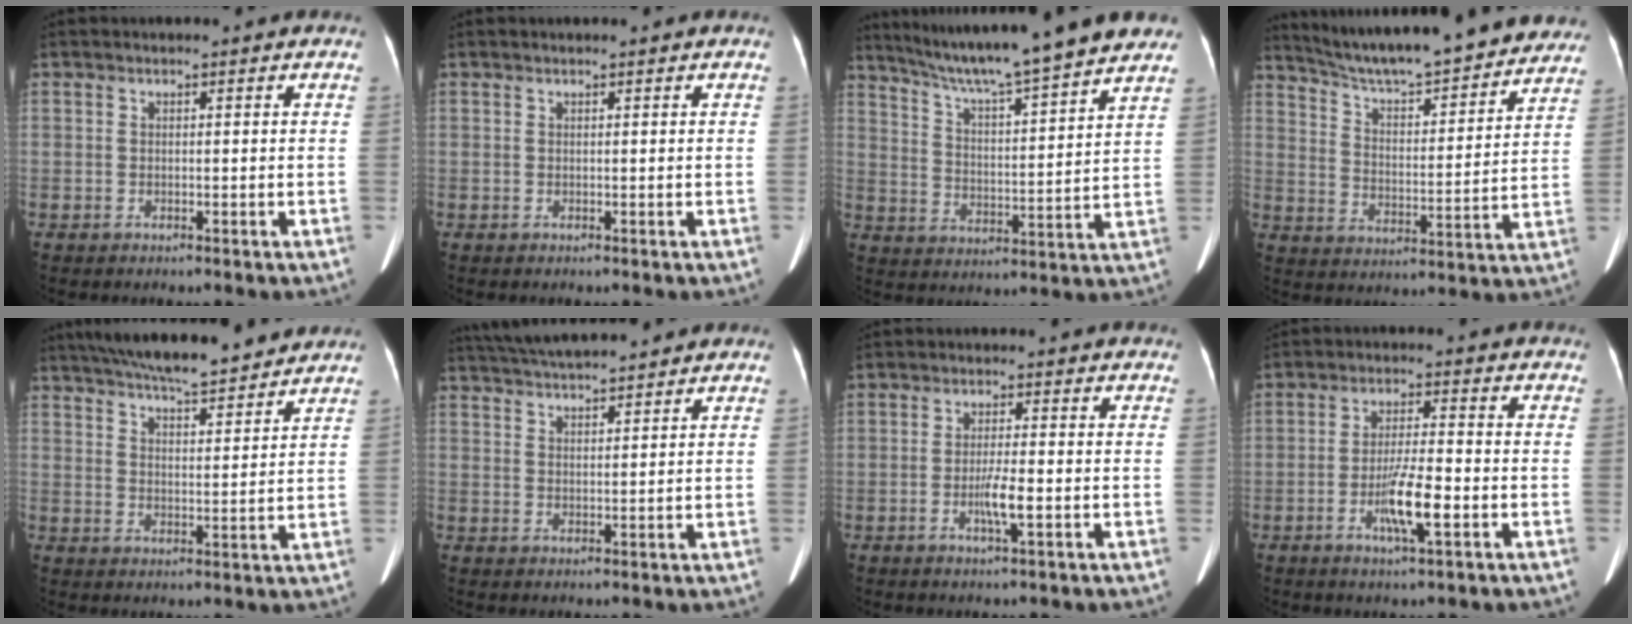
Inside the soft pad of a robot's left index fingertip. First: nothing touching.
{"total": 0.0}
{"total": 18.9, "force": [16.5, -0.2, 9.2], "torque": [-0.152, 0.005, 0.245]}
{"total": 24.8, "force": [22.4, 3.8, 10.0], "torque": [-0.159, -0.021, 0.305]}
{"total": 15.2, "force": [13.4, 2.0, 6.9], "torque": [-0.118, 0.019, 0.203]}
{"total": 10.3, "force": [9.3, 1.0, 4.2], "torque": [-0.079, 0.030, 0.147]}
{"total": 3.8, "force": [-1.5, 0.1, 3.4], "torque": [-0.068, -0.007, -0.026]}
{"total": 7.0, "force": [-2.8, 0.6, 6.4], "torque": [-0.125, -0.009, -0.050]}